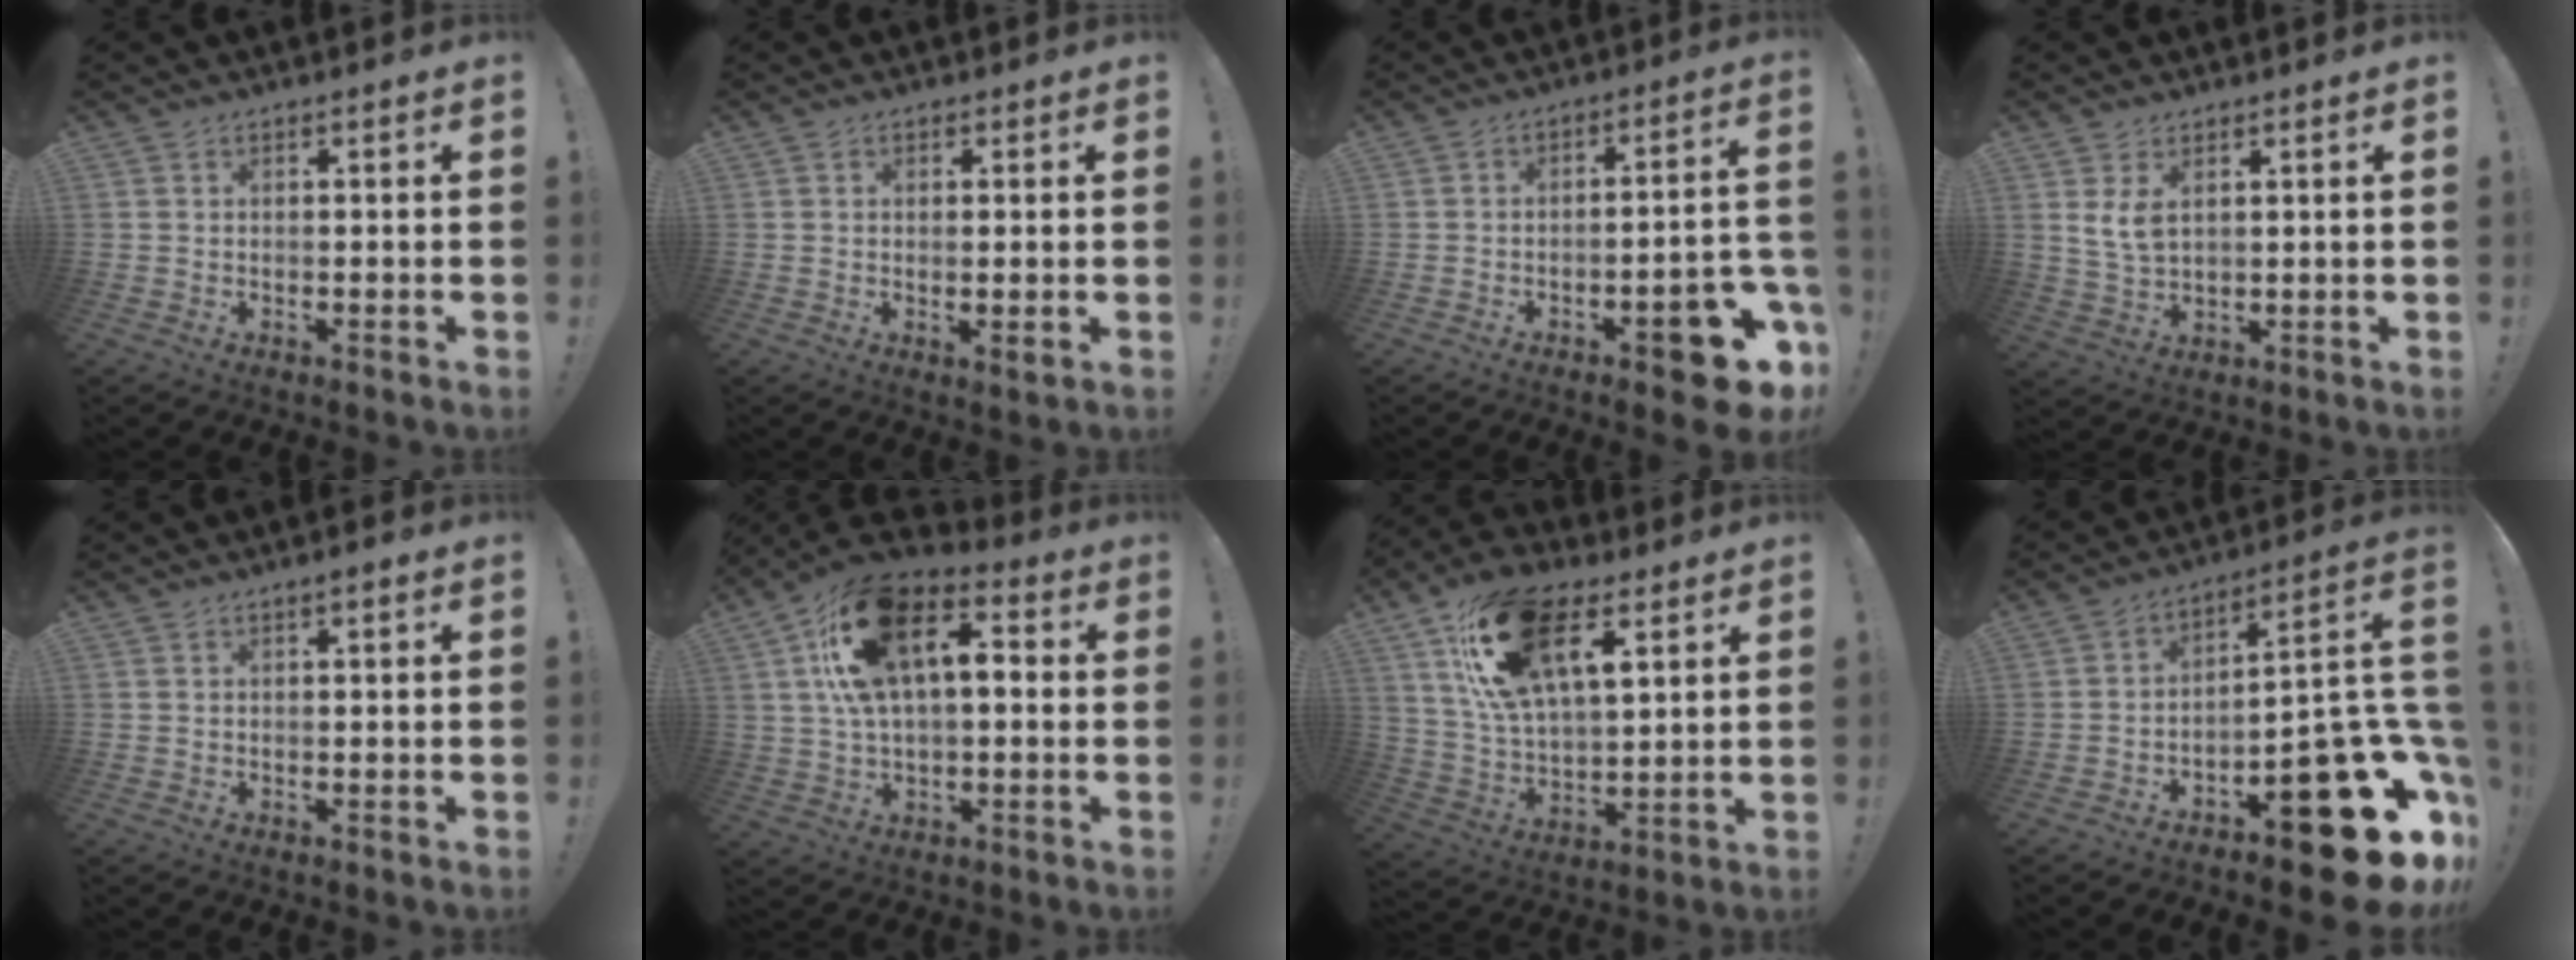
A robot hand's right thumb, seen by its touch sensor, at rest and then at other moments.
{"total": 2.0, "force": [0.7, 0.3, 1.8], "torque": [-0.017, -0.006, 0.010]}
{"total": 11.8, "force": [-6.6, 3.8, 9.1], "torque": [-0.097, 0.043, -0.100]}
{"total": 6.0, "force": [2.6, 3.3, 4.2], "torque": [-0.079, -0.017, 0.045]}
{"total": 0.8, "force": [0.6, 0.2, 0.5], "torque": [0.005, -0.006, 0.009]}
{"total": 17.6, "force": [5.4, 9.5, 13.9], "torque": [-0.221, 0.001, 0.096]}
{"total": 21.0, "force": [10.0, 11.1, 14.8], "torque": [-0.267, -0.030, 0.177]}
{"total": 22.4, "force": [-11.6, 8.0, 17.4], "torque": [-0.174, 0.060, -0.179]}